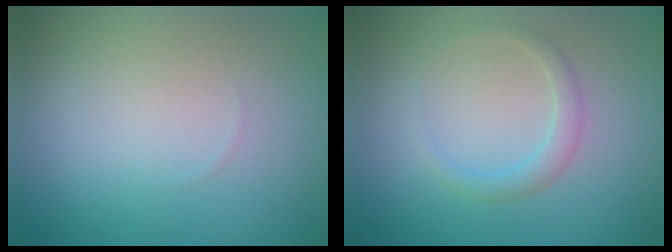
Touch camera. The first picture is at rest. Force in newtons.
{"total": 1.5, "press": 1.5, "slide": 0.2}